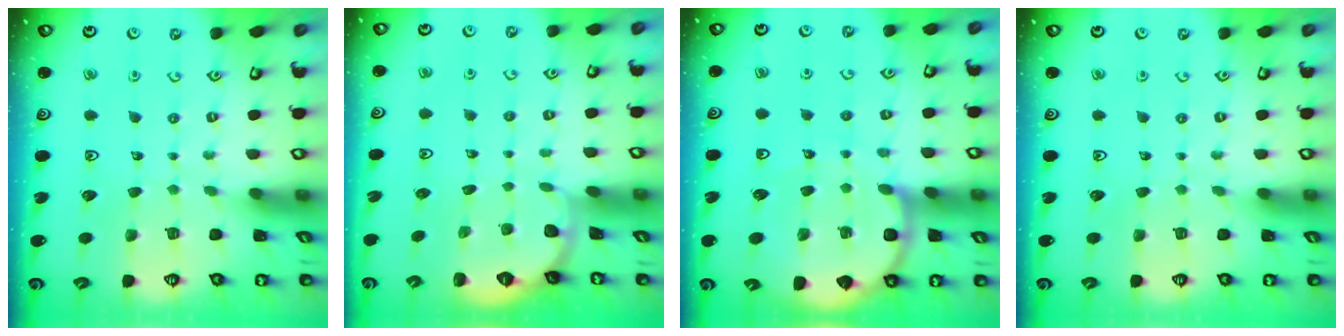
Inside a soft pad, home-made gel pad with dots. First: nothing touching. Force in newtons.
{"total": 0.0}
{"total": 9.3, "press": 9.2, "slide": 1.1}
{"total": 0.0}